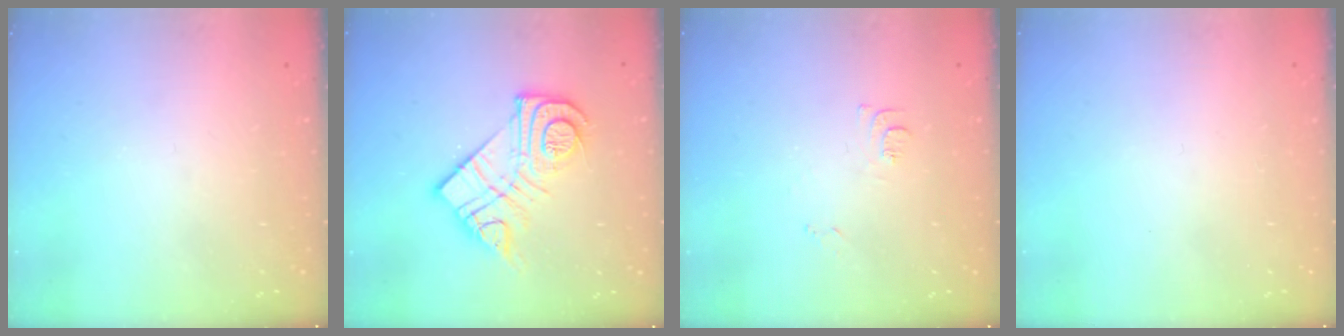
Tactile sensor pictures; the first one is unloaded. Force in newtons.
{"total": 15.8, "press": 15.7, "slide": 1.0}
{"total": 7.3, "press": 7.3, "slide": 0.7}
{"total": 1.6, "press": 1.6, "slide": 0.1}